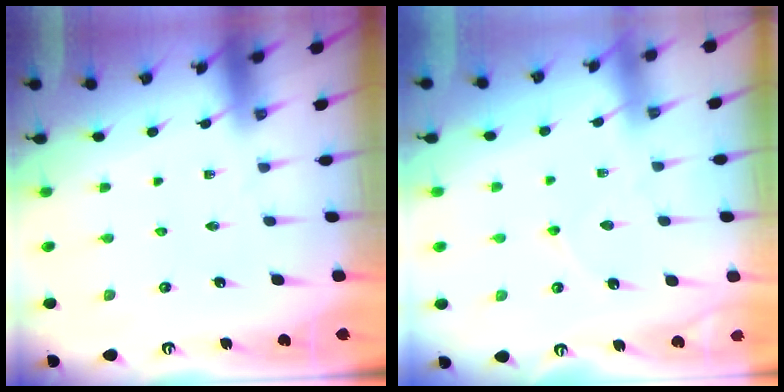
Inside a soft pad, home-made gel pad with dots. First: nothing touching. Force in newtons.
{"total": 3.6, "press": 3.6, "slide": 0.2}